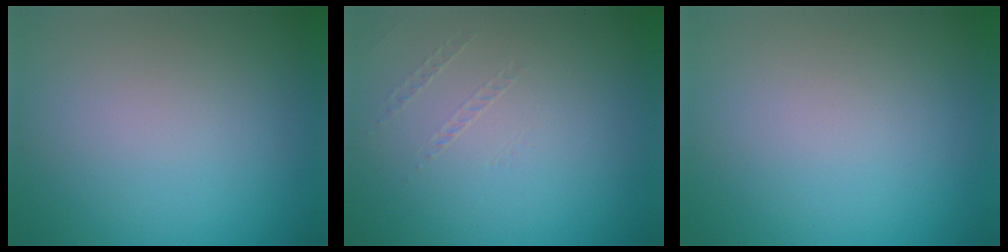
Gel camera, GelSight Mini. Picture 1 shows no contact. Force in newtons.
{"total": 0.5, "press": 0.2, "slide": 0.5}
{"total": 0.0}